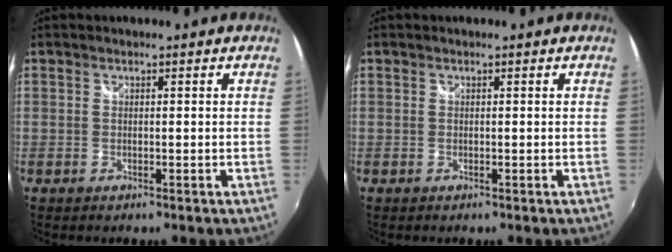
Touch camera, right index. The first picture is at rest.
{"total": 0.0}